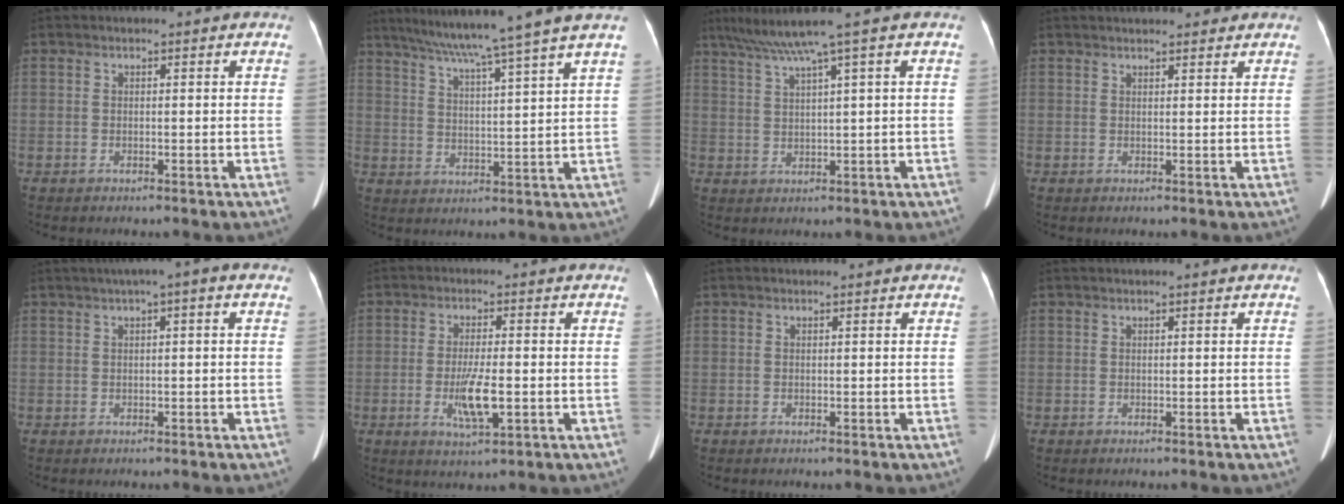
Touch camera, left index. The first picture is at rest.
{"total": 13.8, "force": [11.3, -2.9, 7.4], "torque": [-0.119, -0.012, 0.161]}
{"total": 6.2, "force": [4.1, -1.7, 4.3], "torque": [-0.082, 0.018, 0.078]}
{"total": 7.3, "force": [6.5, 1.6, 2.9], "torque": [-0.035, 0.025, 0.082]}
{"total": 3.2, "force": [1.2, 0.3, 3.0], "torque": [-0.045, 0.018, 0.014]}
{"total": 6.0, "force": [-1.4, 1.1, 5.7], "torque": [-0.113, -0.011, -0.022]}
{"total": 0.0}
{"total": 0.0}